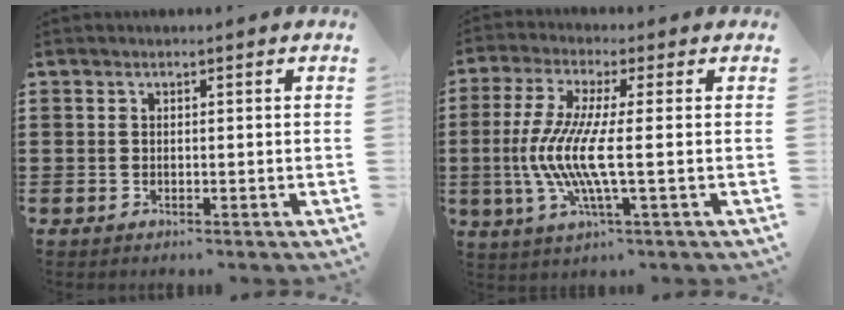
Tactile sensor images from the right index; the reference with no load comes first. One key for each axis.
{"total": 8.9, "fx": -1.3, "fy": 0.8, "fz": 8.8, "tx": -0.205, "ty": -0.026, "tz": -0.037}